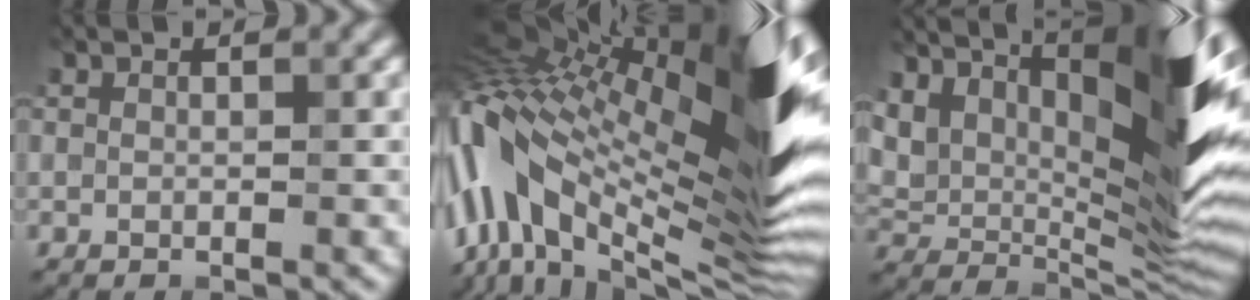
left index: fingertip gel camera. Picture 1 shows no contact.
{"total": 18.6, "force": [2.2, 6.7, 17.2], "torque": [-0.317, 0.019, 0.033]}
{"total": 15.6, "force": [7.5, 5.5, 12.5], "torque": [-0.179, 0.015, 0.123]}